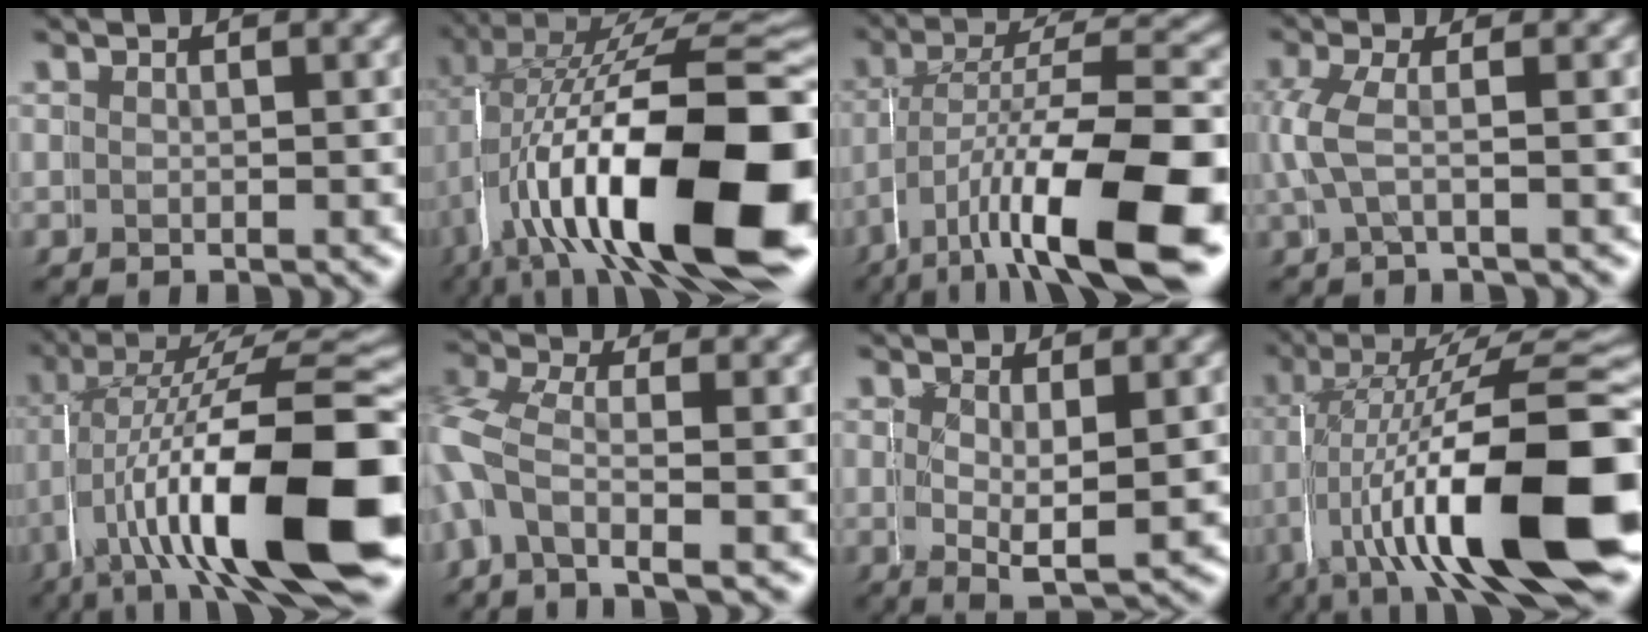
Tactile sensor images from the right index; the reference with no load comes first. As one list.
[{"total": 20.2, "force": [-4.2, 9.0, 17.6], "torque": [-0.287, -0.024, -0.043]}, {"total": 12.7, "force": [-5.3, 4.9, 10.4], "torque": [-0.164, -0.031, -0.065]}, {"total": 2.4, "force": [0.5, 1.3, 2.0], "torque": [-0.066, -0.002, 0.004]}, {"total": 16.2, "force": [-4.0, 6.3, 14.4], "torque": [-0.228, -0.015, -0.050]}, {"total": 3.6, "force": [-1.6, 2.6, 2.0], "torque": [-0.099, -0.031, -0.020]}, {"total": 2.8, "force": [0.4, 1.1, 2.5], "torque": [-0.052, -0.016, 0.012]}, {"total": 15.7, "force": [-3.1, 5.6, 14.3], "torque": [-0.215, -0.004, -0.042]}]